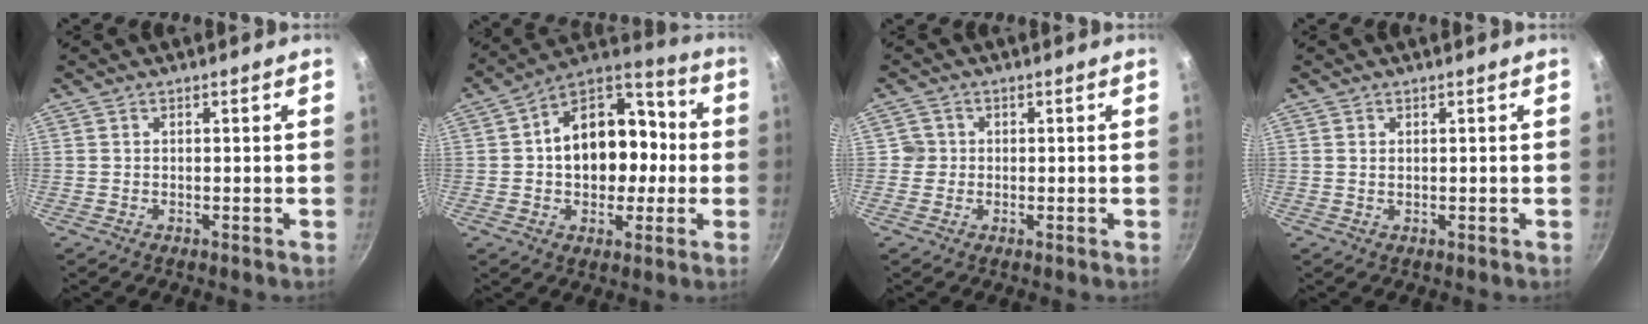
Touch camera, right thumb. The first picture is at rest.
{"total": 18.3, "force": [0.4, 12.2, 13.6], "torque": [-0.155, 0.038, -0.001]}
{"total": 2.2, "force": [0.0, 2.2, 0.1], "torque": [0.015, 0.007, -0.003]}
{"total": 0.5, "force": [0.2, 0.3, 0.4], "torque": [-0.007, -0.001, 0.005]}